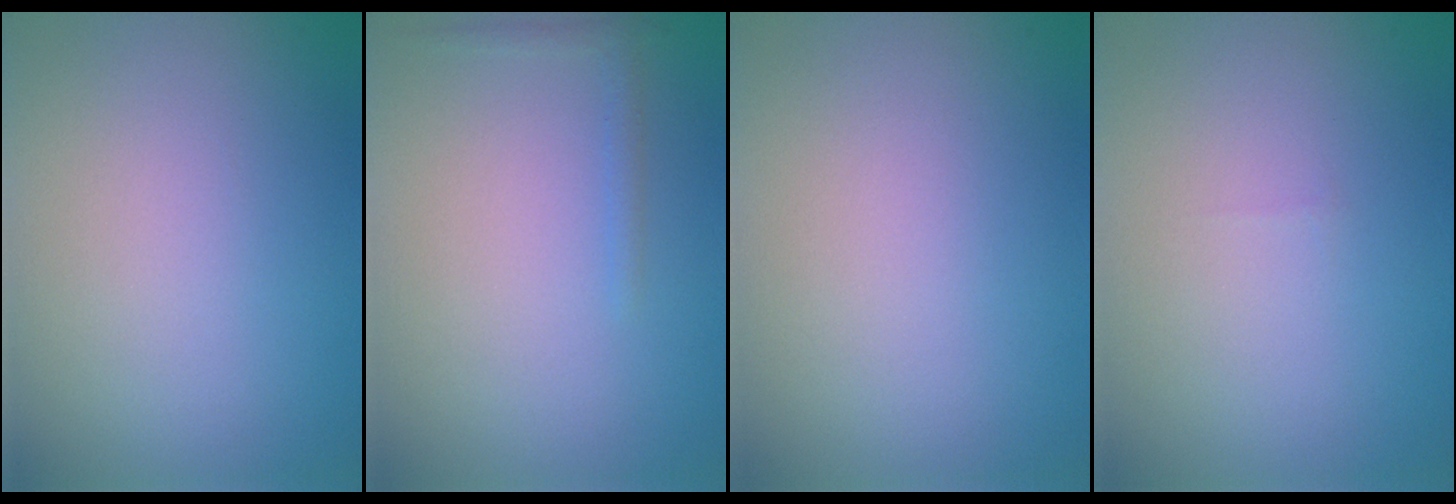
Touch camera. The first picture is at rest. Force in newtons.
{"total": 0.8, "press": 0.8, "slide": 0.1}
{"total": 0.0}
{"total": 0.0}